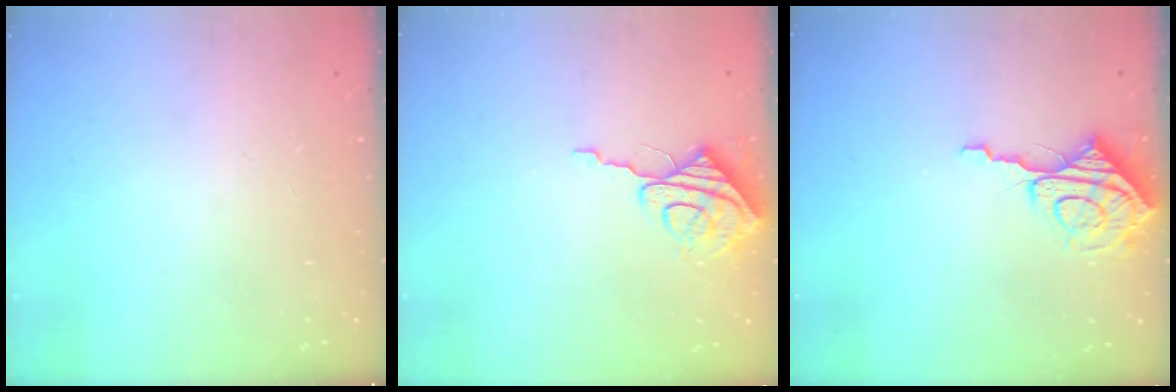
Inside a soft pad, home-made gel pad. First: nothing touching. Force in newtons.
{"total": 8.3, "press": 8.3, "slide": 0.3}
{"total": 9.7, "press": 9.7, "slide": 0.8}